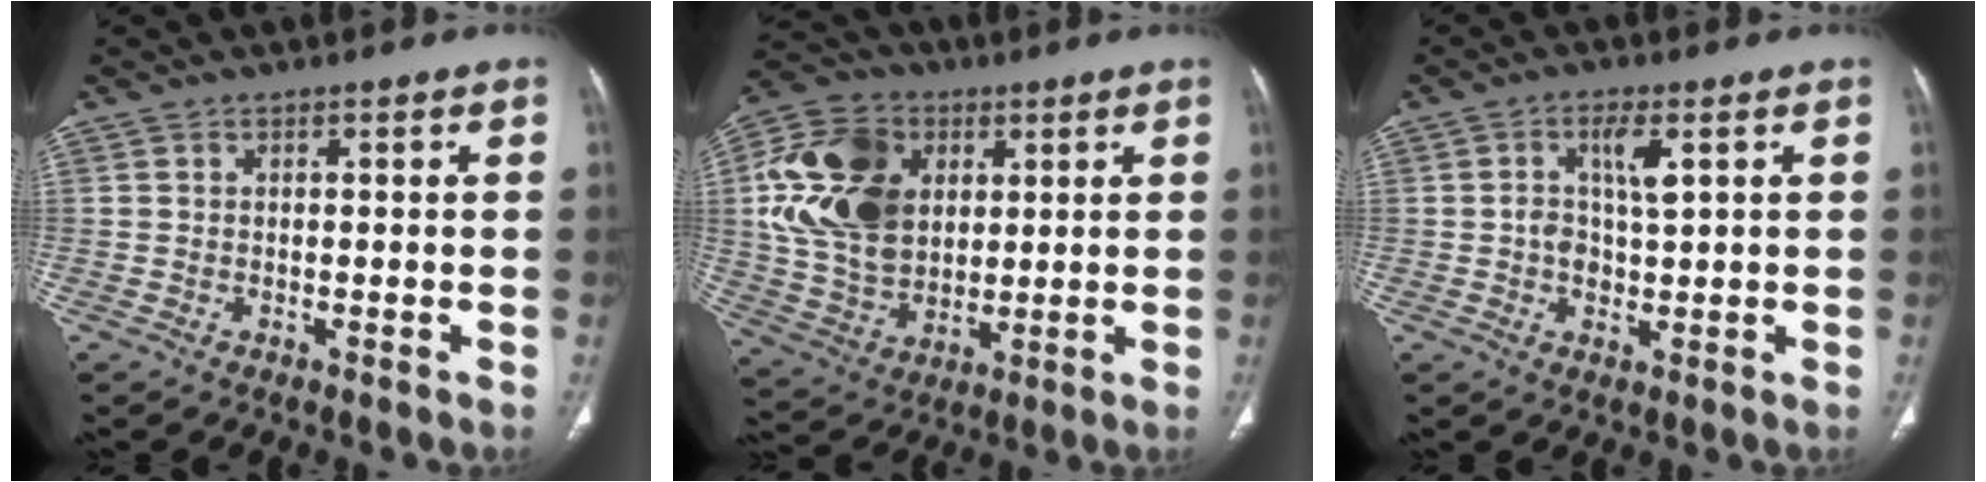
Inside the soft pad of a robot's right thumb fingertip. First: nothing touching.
{"total": 19.2, "force": [4.5, 14.0, 12.3], "torque": [-0.223, -0.001, 0.088]}
{"total": 5.6, "force": [1.3, 2.7, 4.7], "torque": [-0.084, 0.004, 0.027]}